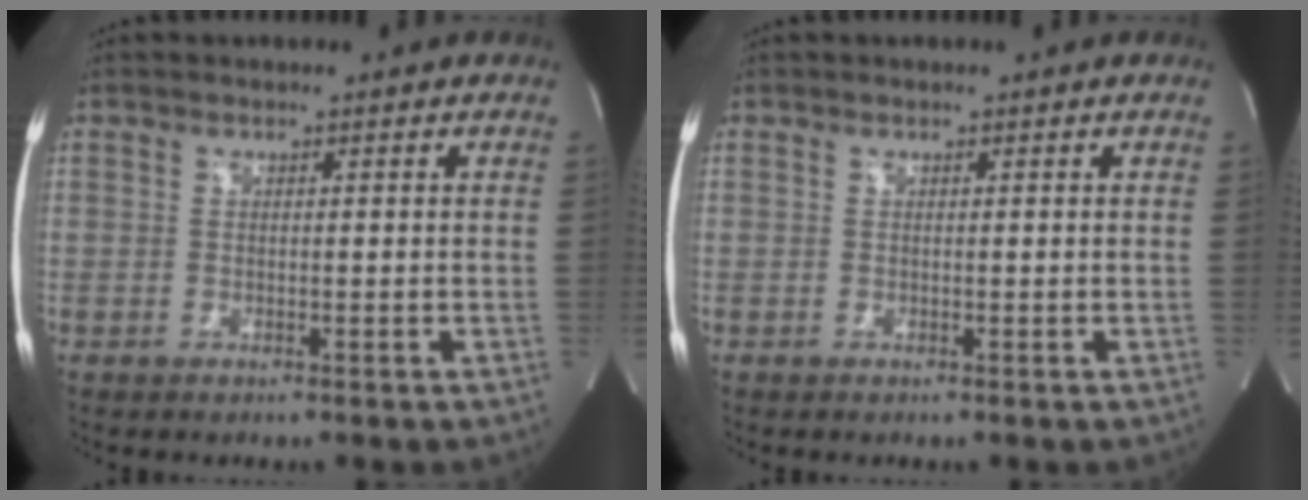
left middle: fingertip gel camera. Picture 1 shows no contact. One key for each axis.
{"total": 0.0}